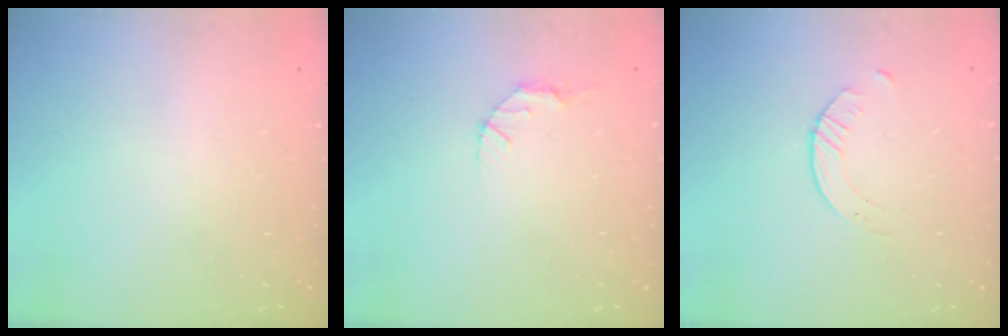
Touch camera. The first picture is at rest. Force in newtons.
{"total": 2.8, "press": 2.8, "slide": 0.4}
{"total": 1.6, "press": 1.6, "slide": 0.3}